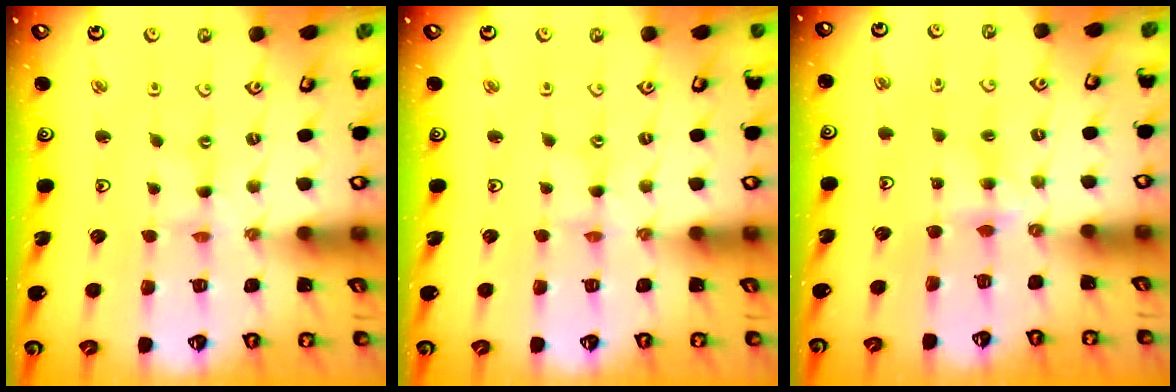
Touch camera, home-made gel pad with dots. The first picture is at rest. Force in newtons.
{"total": 0.8, "press": 0.8, "slide": 0.1}
{"total": 3.5, "press": 3.4, "slide": 0.4}